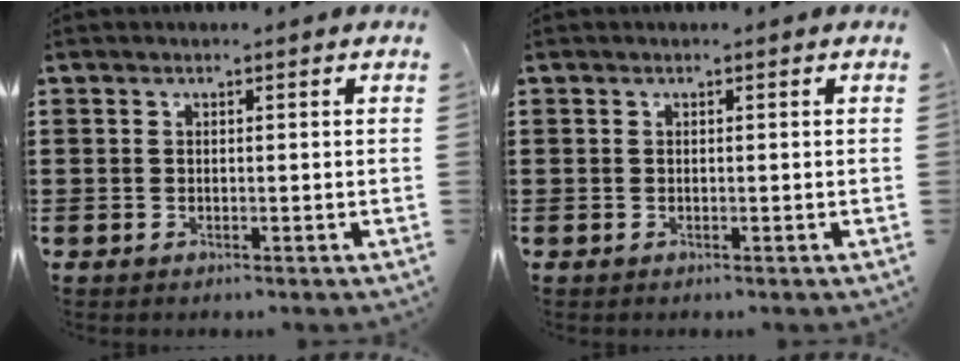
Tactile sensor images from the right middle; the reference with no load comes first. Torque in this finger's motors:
{"motor_torque": [0.00, 0.00, 0.00, 0.00]}